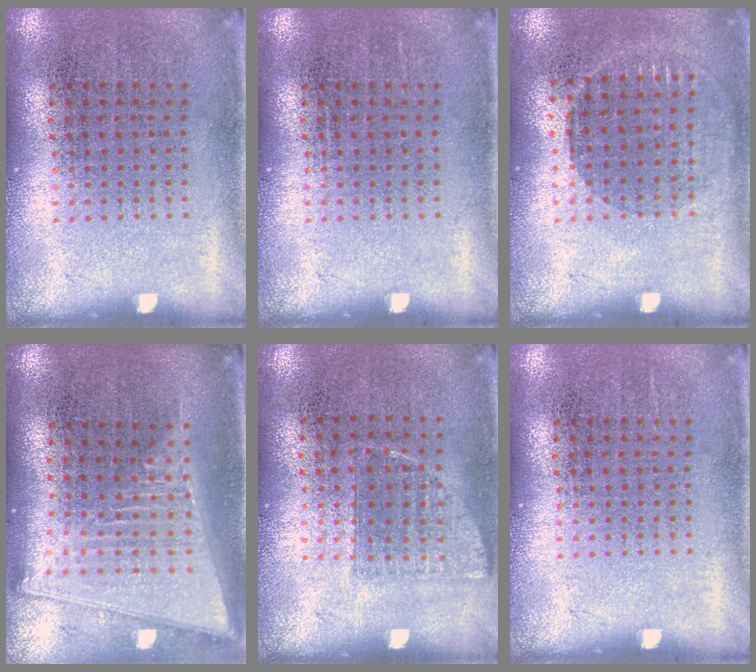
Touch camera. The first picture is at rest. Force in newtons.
{"total": 0.0}
{"total": 0.9, "press": 0.8, "slide": 0.3}
{"total": 2.2, "press": 1.9, "slide": 1.2}
{"total": 0.7, "press": 0.7, "slide": 0.3}
{"total": 0.0}